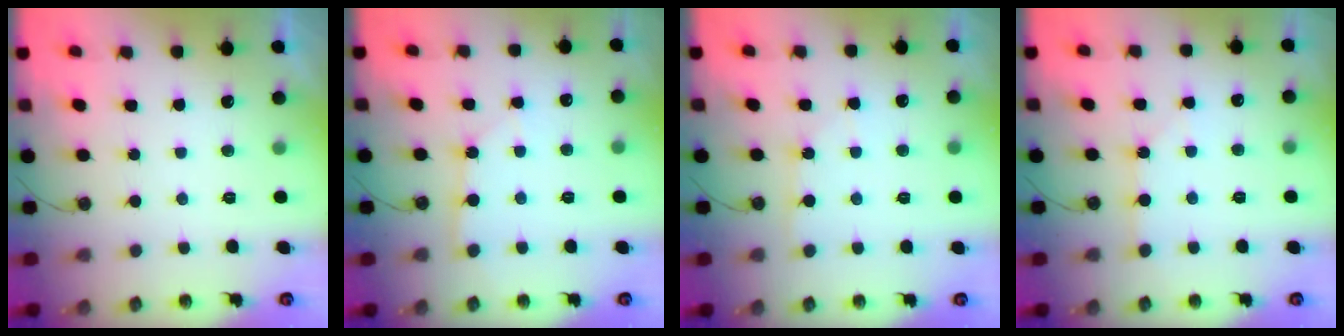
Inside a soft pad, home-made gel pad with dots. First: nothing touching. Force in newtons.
{"total": 2.7, "press": 2.7, "slide": 0.3}
{"total": 3.9, "press": 3.9, "slide": 0.5}
{"total": 1.8, "press": 1.8, "slide": 0.3}